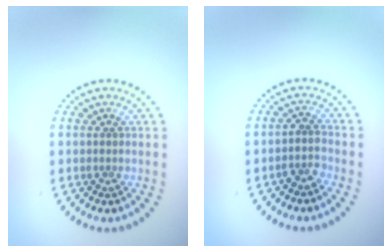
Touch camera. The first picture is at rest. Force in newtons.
{"total": 1.6, "press": 1.3, "slide": 1.0}